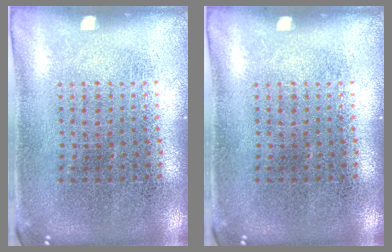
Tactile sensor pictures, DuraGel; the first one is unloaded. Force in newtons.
{"total": 0.0}